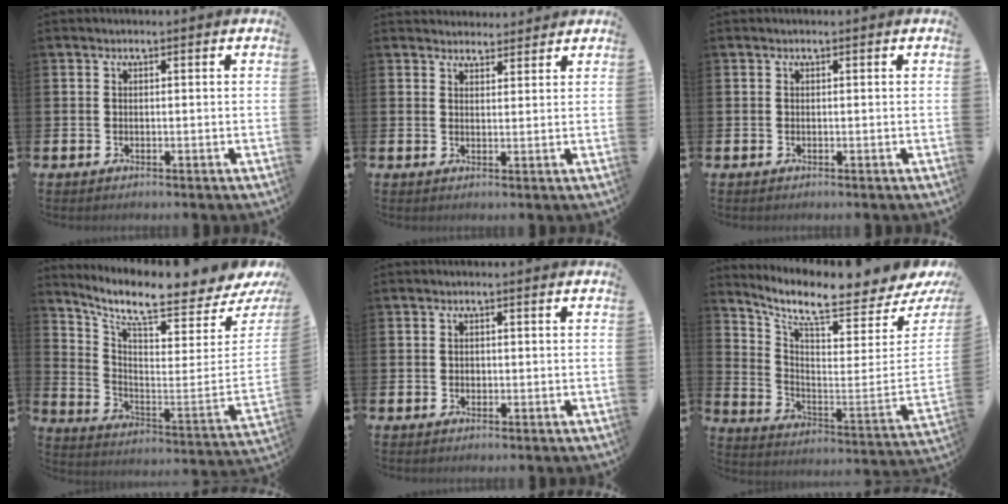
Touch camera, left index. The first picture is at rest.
{"total": 3.0, "force": [2.9, 0.9, -0.2], "torque": [0.005, -0.013, 0.052]}
{"total": 0.0}
{"total": 8.1, "force": [7.1, 1.3, 3.5], "torque": [-0.085, -0.085, 0.115]}
{"total": 0.7, "force": [0.1, 0.6, 0.2], "torque": [-0.006, 0.006, 0.001]}
{"total": 8.2, "force": [7.2, 1.5, 3.6], "torque": [-0.079, -0.085, 0.113]}